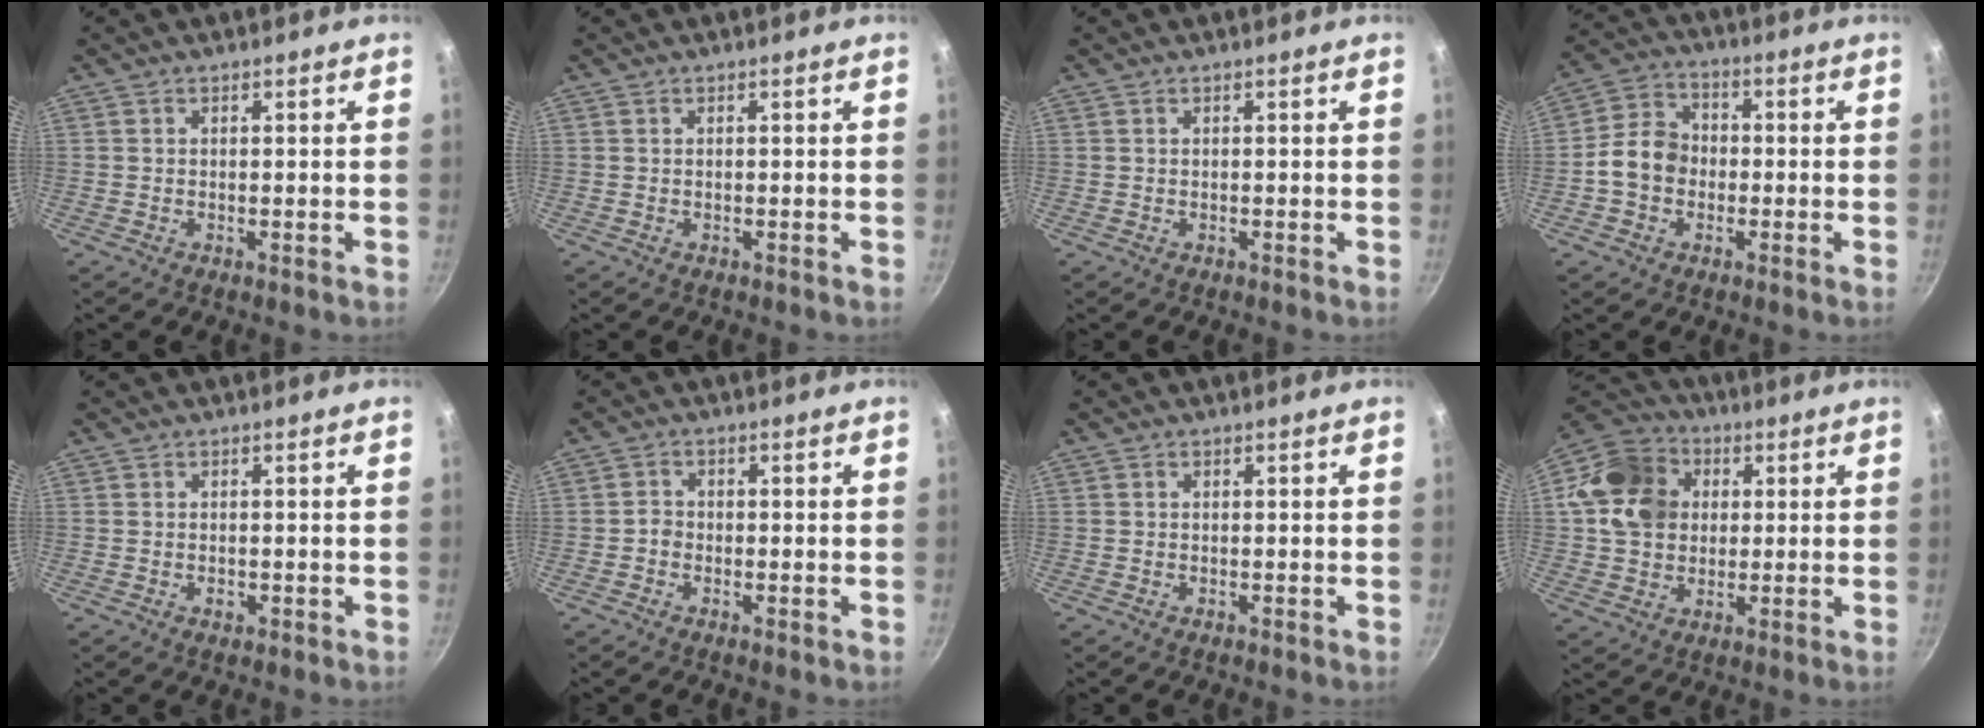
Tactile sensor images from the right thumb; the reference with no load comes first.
{"total": 0.0}
{"total": 0.0}
{"total": 8.4, "force": [-1.4, 6.9, 4.7], "torque": [-0.057, 0.026, -0.041]}
{"total": 1.2, "force": [-0.4, 0.8, 0.8], "torque": [-0.012, 0.001, -0.006]}
{"total": 1.6, "force": [-0.7, 1.3, 0.7], "torque": [-0.012, 0.011, -0.019]}
{"total": 0.0}
{"total": 15.2, "force": [2.5, 12.5, 8.2], "torque": [-0.136, 0.020, 0.031]}